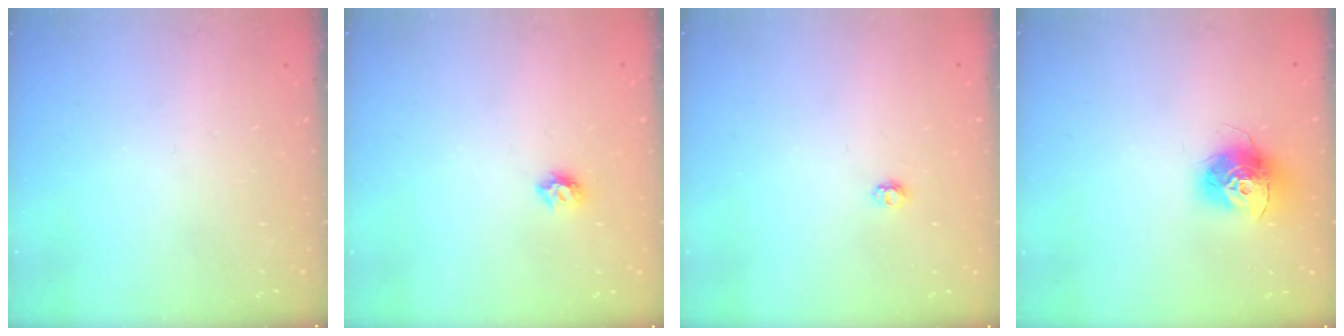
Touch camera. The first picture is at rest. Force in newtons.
{"total": 6.0, "press": 5.9, "slide": 0.7}
{"total": 2.9, "press": 2.9, "slide": 0.4}
{"total": 13.0, "press": 13.0, "slide": 1.0}